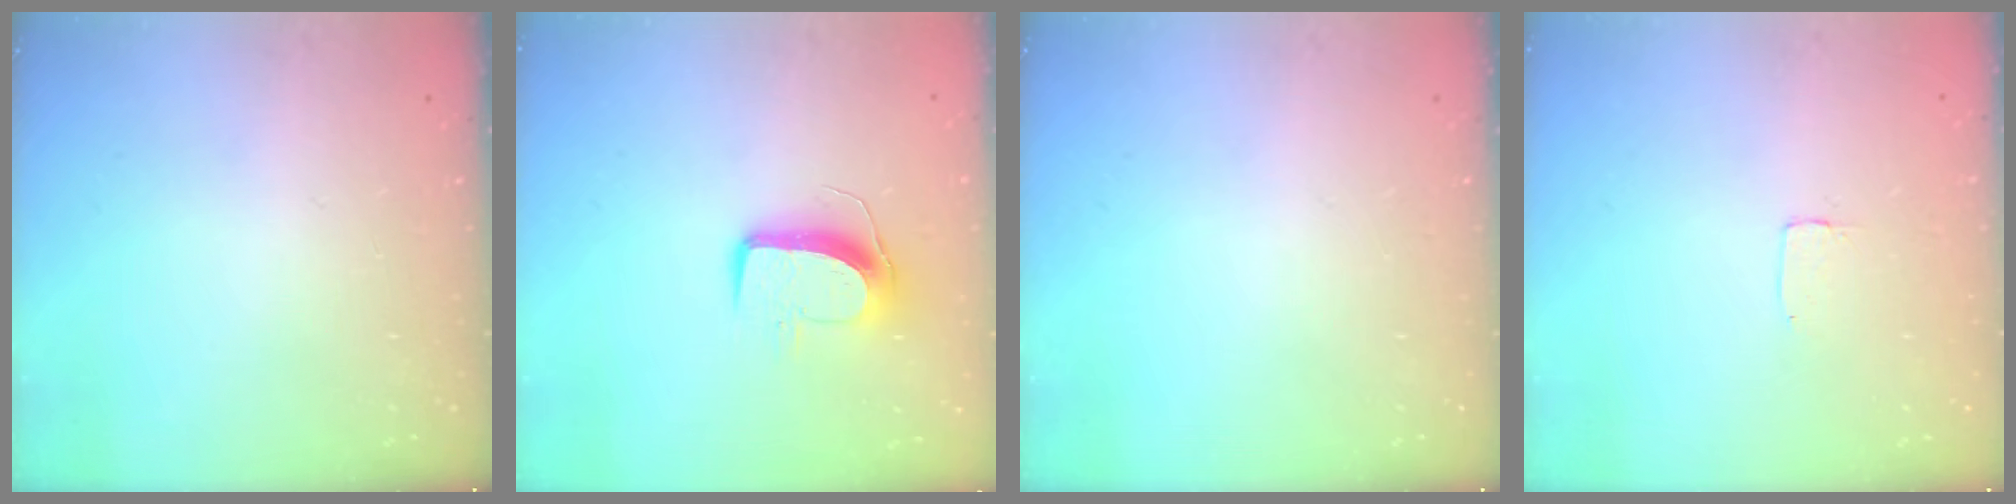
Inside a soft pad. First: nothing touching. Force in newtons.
{"total": 9.8, "press": 9.8, "slide": 0.4}
{"total": 0.0}
{"total": 2.0, "press": 2.0, "slide": 0.0}